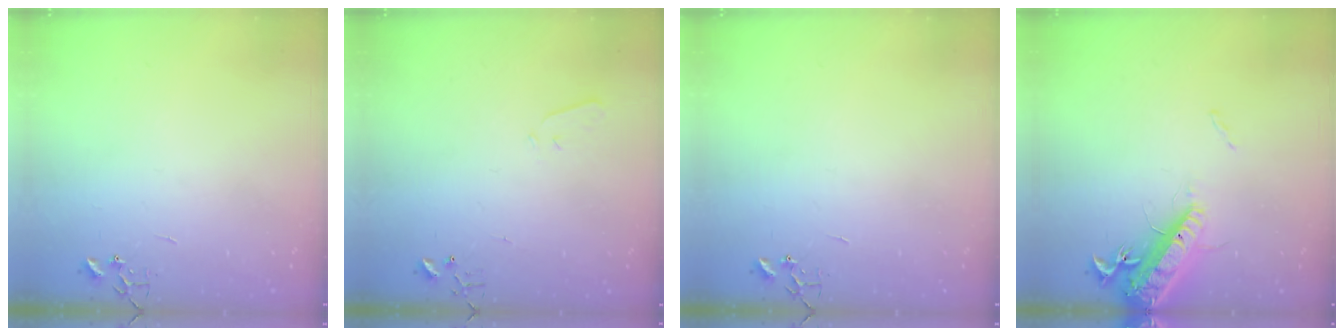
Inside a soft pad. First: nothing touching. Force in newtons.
{"total": 3.3, "press": 3.2, "slide": 0.6}
{"total": 0.0}
{"total": 16.7, "press": 16.2, "slide": 4.1}